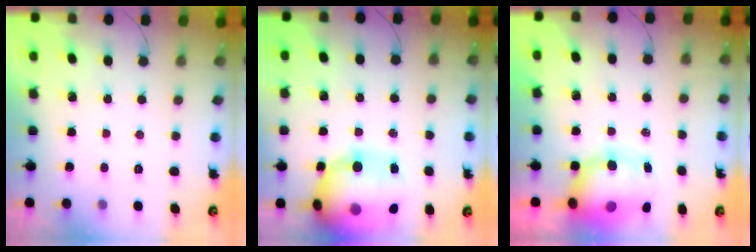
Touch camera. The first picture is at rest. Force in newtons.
{"total": 26.4, "press": 25.8, "slide": 5.3}
{"total": 11.3, "press": 10.9, "slide": 2.9}